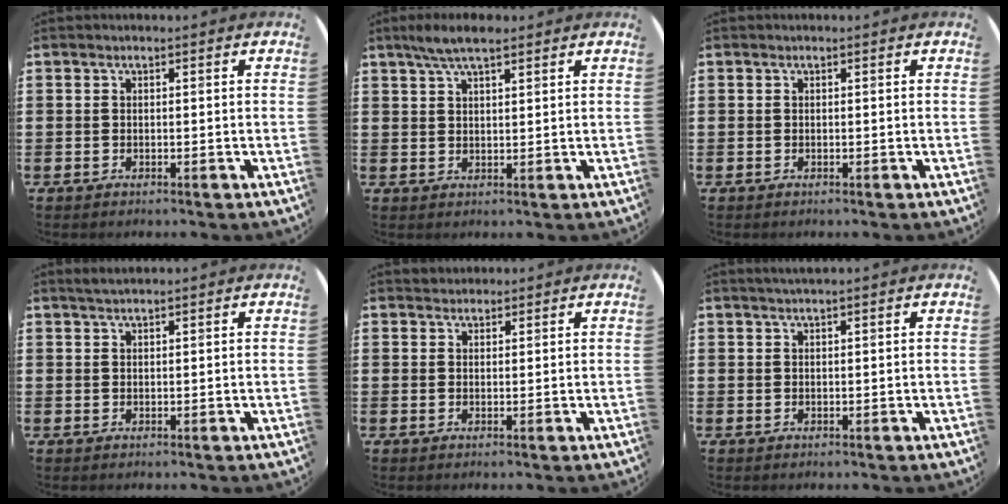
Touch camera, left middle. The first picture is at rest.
{"total": 4.3, "force": [3.2, 1.0, 2.8], "torque": [-0.060, 0.007, 0.056]}
{"total": 0.0}
{"total": 1.1, "force": [1.0, -0.1, 0.4], "torque": [-0.008, 0.002, 0.018]}
{"total": 1.1, "force": [1.1, 0.3, -0.2], "torque": [0.010, 0.000, 0.020]}
{"total": 0.9, "force": [0.7, -0.2, 0.6], "torque": [-0.008, 0.001, 0.013]}